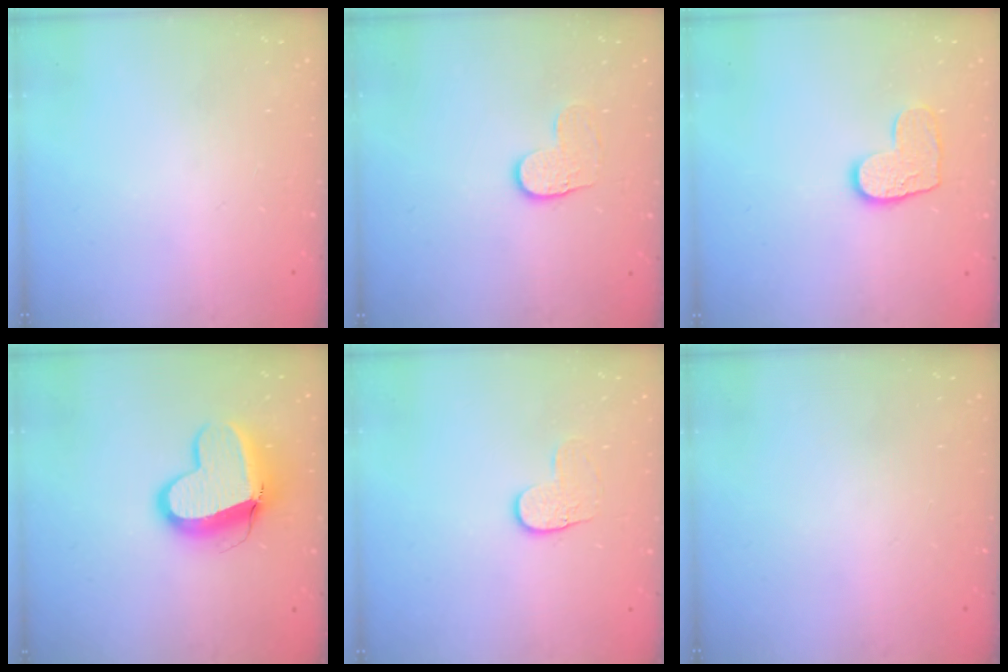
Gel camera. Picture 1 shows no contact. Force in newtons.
{"total": 4.3, "press": 4.3, "slide": 0.5}
{"total": 8.9, "press": 8.9, "slide": 0.4}
{"total": 15.6, "press": 15.5, "slide": 1.5}
{"total": 4.0, "press": 4.0, "slide": 0.4}
{"total": 0.0}